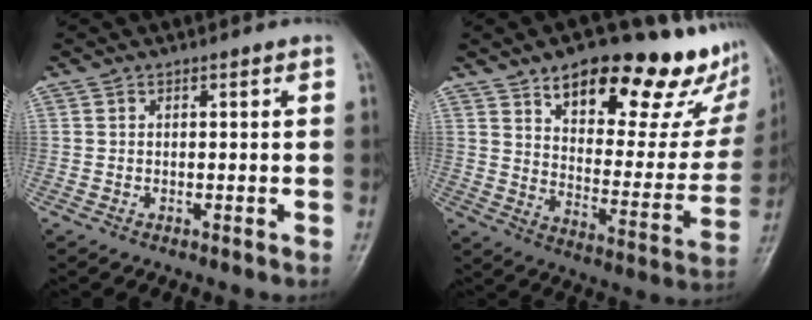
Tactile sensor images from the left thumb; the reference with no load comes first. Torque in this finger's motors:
{"motor_torque": [1.12, 1.09, 1.41, -1.36, 0.07]}